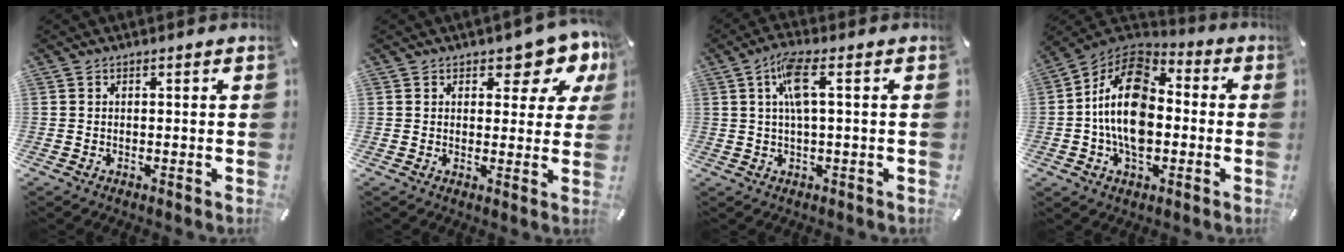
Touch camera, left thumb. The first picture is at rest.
{"total": 7.3, "force": [4.3, 4.0, 4.4], "torque": [-0.041, -0.031, 0.065]}
{"total": 6.7, "force": [1.2, 1.5, 6.4], "torque": [-0.124, 0.004, 0.020]}
{"total": 16.9, "force": [-2.4, 11.0, 12.7], "torque": [-0.259, 0.012, -0.052]}